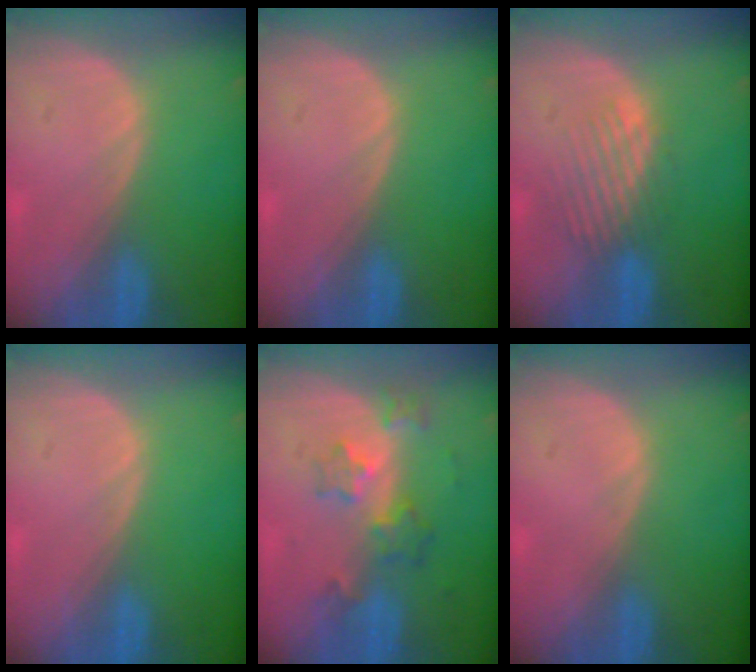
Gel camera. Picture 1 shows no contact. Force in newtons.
{"total": 0.0}
{"total": 4.0, "press": 4.0, "slide": 0.4}
{"total": 0.0}
{"total": 5.9, "press": 5.4, "slide": 2.5}
{"total": 0.0}